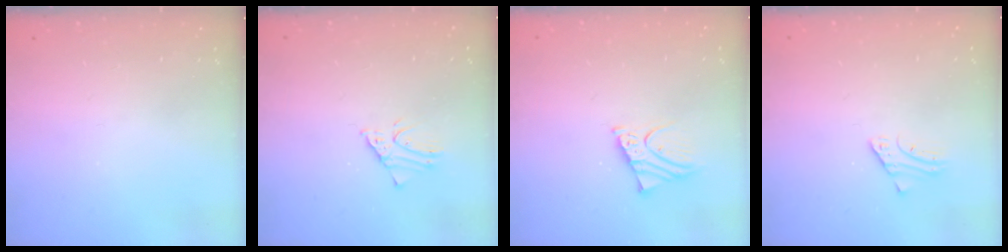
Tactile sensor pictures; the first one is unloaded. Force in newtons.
{"total": 1.9, "press": 1.9, "slide": 0.1}
{"total": 3.5, "press": 3.5, "slide": 0.4}
{"total": 1.7, "press": 1.7, "slide": 0.2}